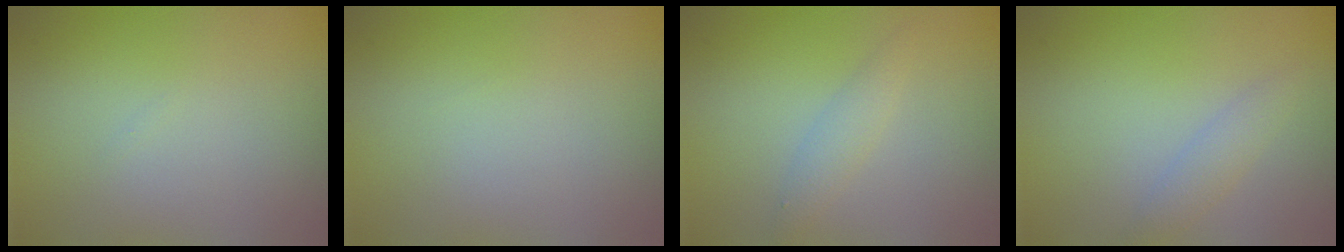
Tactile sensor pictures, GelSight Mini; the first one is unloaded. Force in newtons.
{"total": 0.0}
{"total": 1.6, "press": 1.6, "slide": 0.1}
{"total": 1.6, "press": 1.6, "slide": 0.1}